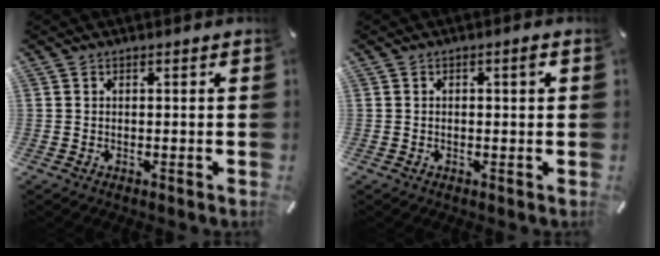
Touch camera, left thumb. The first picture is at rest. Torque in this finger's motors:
{"motor_torque": [-0.06, -0.31, 0.06, 0.06, -0.01]}